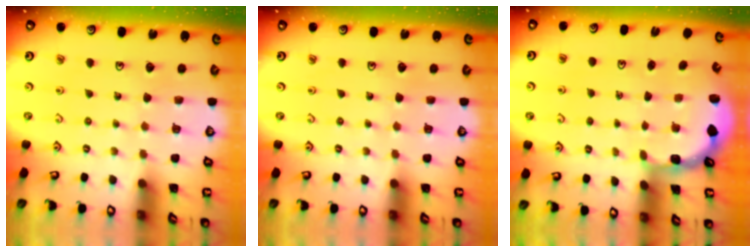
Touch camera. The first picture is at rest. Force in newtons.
{"total": 0.0}
{"total": 2.4, "press": 1.7, "slide": 1.6}